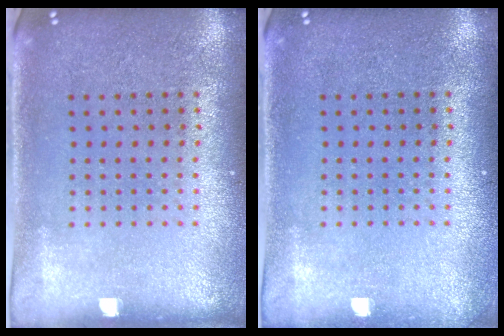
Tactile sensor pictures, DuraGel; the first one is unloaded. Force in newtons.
{"total": 0.5, "press": 0.5, "slide": 0.1}